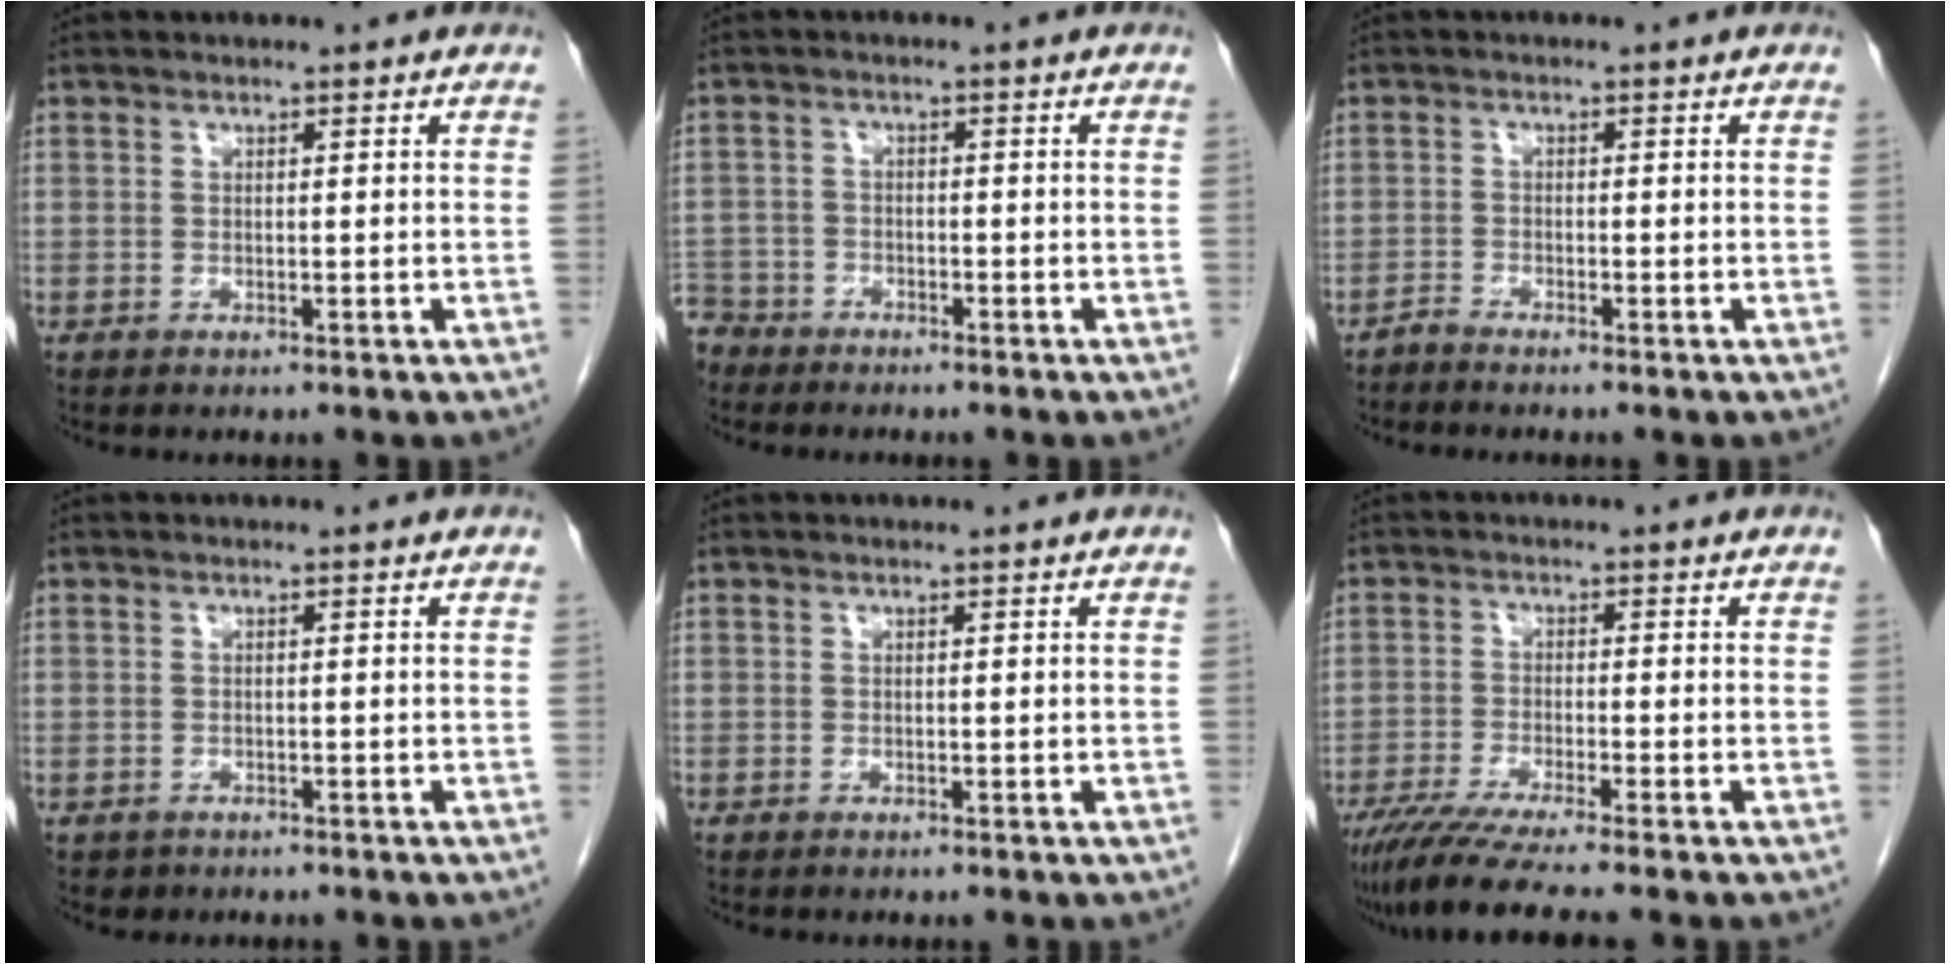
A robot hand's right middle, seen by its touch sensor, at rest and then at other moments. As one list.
[{"total": 4.9, "force": [-4.3, 2.3, -0.5], "torque": [0.010, -0.002, -0.088]}, {"total": 1.2, "force": [-1.2, -0.1, 0.1], "torque": [-0.001, -0.001, -0.023]}, {"total": 1.1, "force": [-0.7, 0.8, 0.0], "torque": [-0.007, 0.002, -0.008]}, {"total": 0.0}, {"total": 10.2, "force": [-8.4, -0.9, 5.8], "torque": [-0.082, -0.030, -0.136]}]